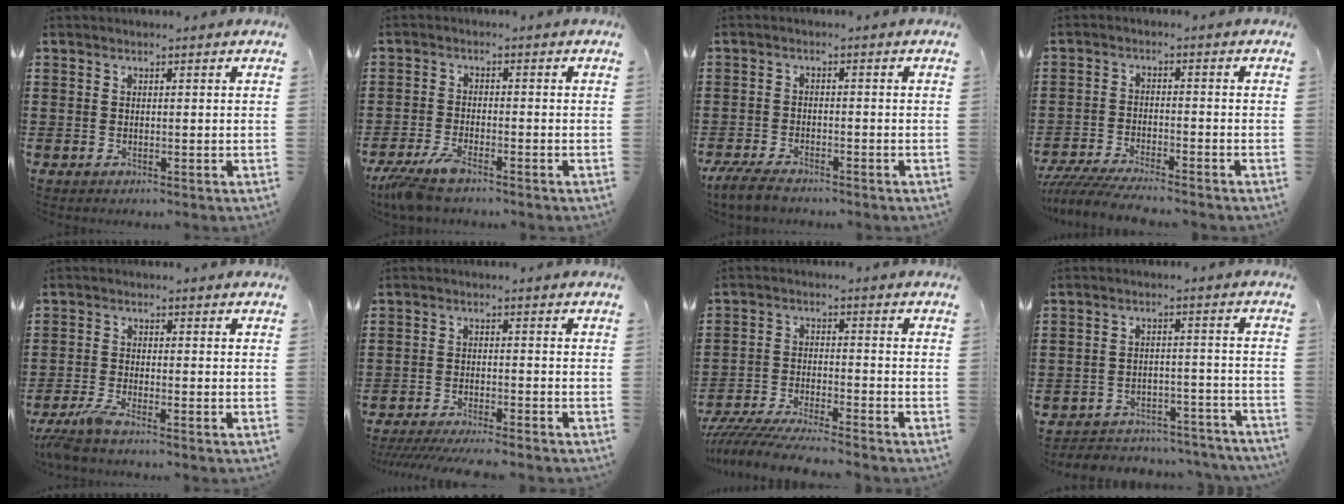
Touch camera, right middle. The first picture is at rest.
{"total": 4.3, "force": [-3.5, 0.6, 2.3], "torque": [-0.067, -0.012, -0.076]}
{"total": 3.5, "force": [-3.1, 0.9, 1.3], "torque": [-0.038, -0.001, -0.066]}
{"total": 5.3, "force": [-5.0, 0.3, 1.5], "torque": [-0.045, -0.011, -0.103]}
{"total": 3.3, "force": [-2.6, -0.1, 1.9], "torque": [-0.054, -0.014, -0.055]}
{"total": 3.9, "force": [-3.7, -0.1, 1.2], "torque": [-0.027, -0.010, -0.074]}
{"total": 6.3, "force": [-6.1, 0.1, 1.7], "torque": [-0.043, -0.008, -0.121]}
{"total": 4.2, "force": [-4.2, 0.7, 0.1], "torque": [-0.006, 0.008, -0.089]}